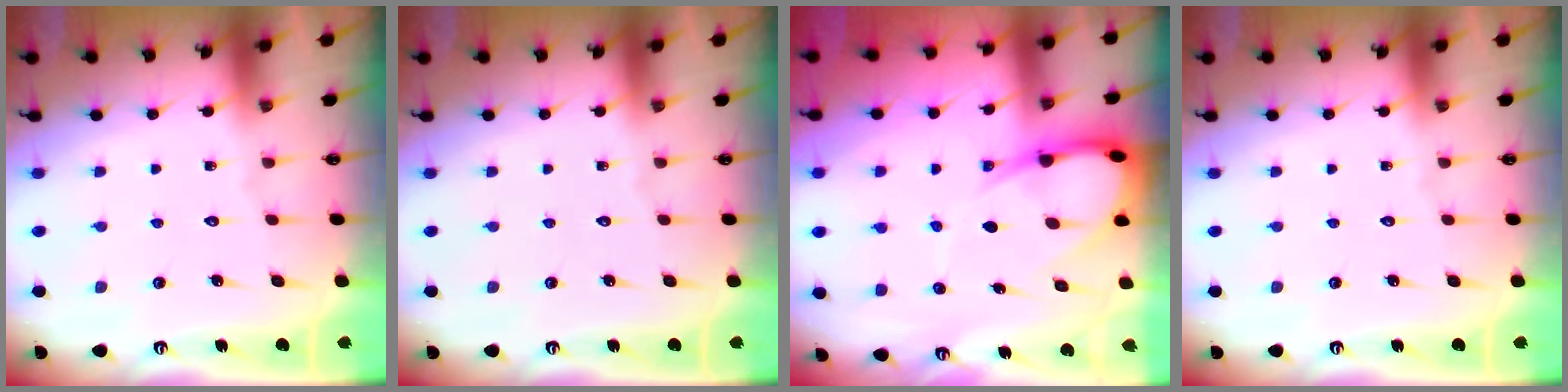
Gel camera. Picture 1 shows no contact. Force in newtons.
{"total": 0.0}
{"total": 9.8, "press": 9.8, "slide": 1.1}
{"total": 0.0}